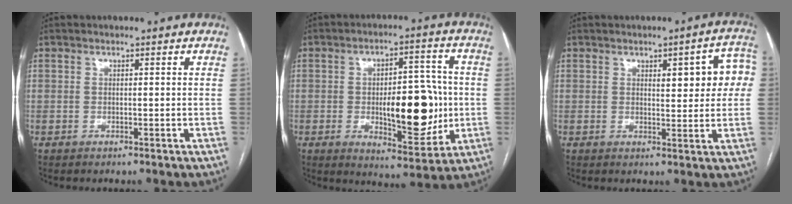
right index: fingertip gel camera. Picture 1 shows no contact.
{"total": 13.9, "force": [-1.2, 5.3, 12.7], "torque": [-0.179, 0.009, -0.008]}
{"total": 8.0, "force": [1.9, 2.5, 7.4], "torque": [-0.078, 0.020, 0.021]}